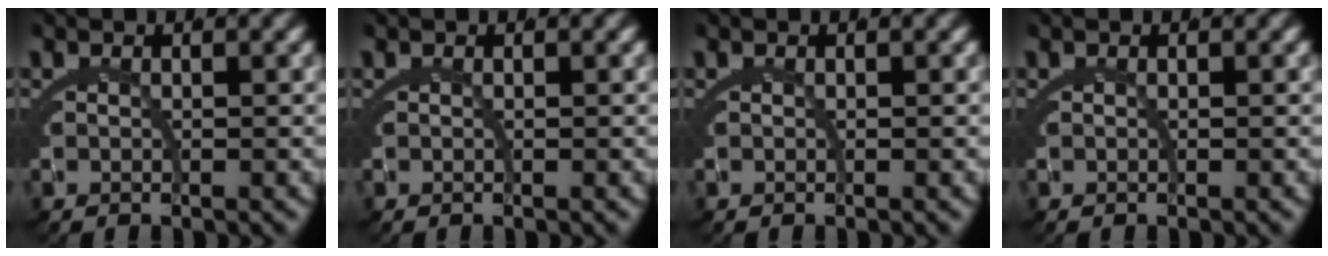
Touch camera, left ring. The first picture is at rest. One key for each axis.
{"total": 0.0}
{"total": 0.0}
{"total": 0.0}